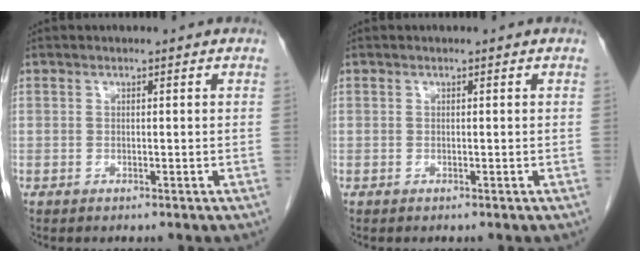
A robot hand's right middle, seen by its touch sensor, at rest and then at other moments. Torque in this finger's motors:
{"motor_torque": [0.00, 0.00, 0.00, 0.01]}